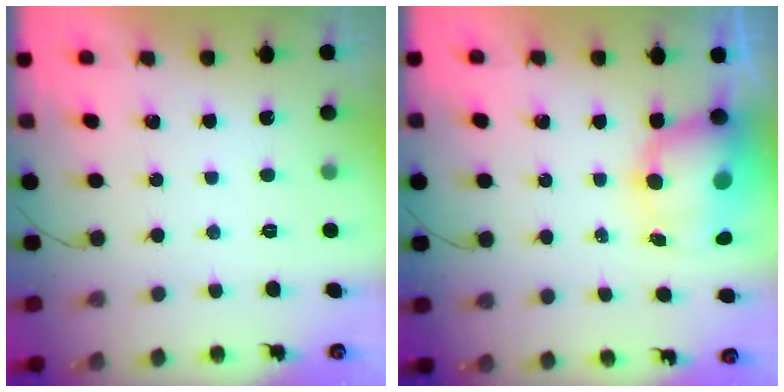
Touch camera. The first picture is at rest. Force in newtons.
{"total": 10.4, "press": 10.1, "slide": 2.5}